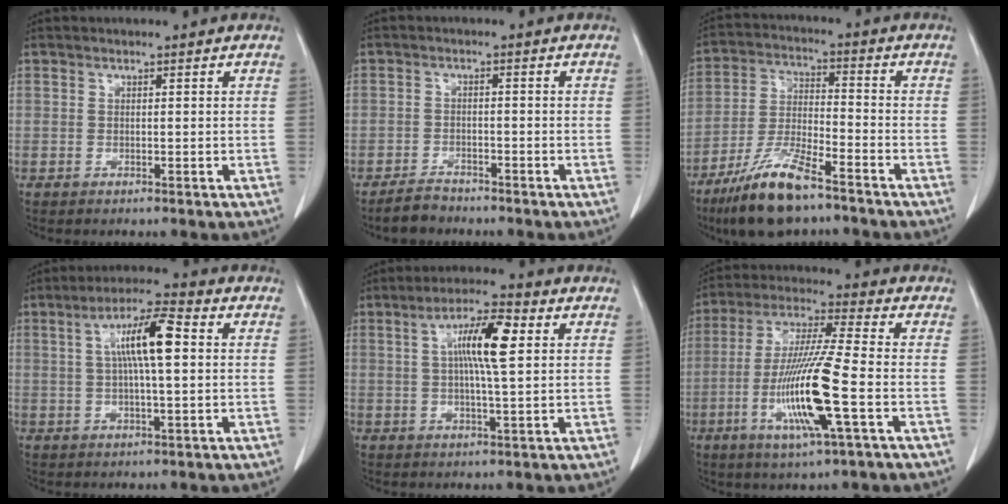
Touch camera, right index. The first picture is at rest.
{"total": 2.9, "force": [-2.6, 1.3, 0.2], "torque": [-0.008, 0.002, -0.045]}
{"total": 12.3, "force": [-8.7, 2.5, 8.3], "torque": [-0.168, -0.023, -0.163]}
{"total": 9.1, "force": [1.8, 1.3, 8.8], "torque": [-0.158, 0.017, 0.027]}
{"total": 8.9, "force": [2.4, 1.2, 8.5], "torque": [-0.152, 0.012, 0.038]}
{"total": 14.7, "force": [-4.1, 0.2, 14.2], "torque": [-0.289, -0.017, -0.079]}